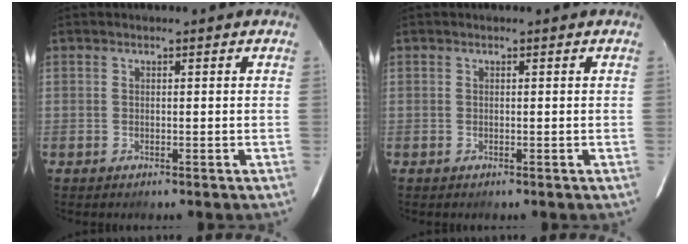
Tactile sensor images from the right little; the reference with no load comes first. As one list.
[{"total": 0.0}]